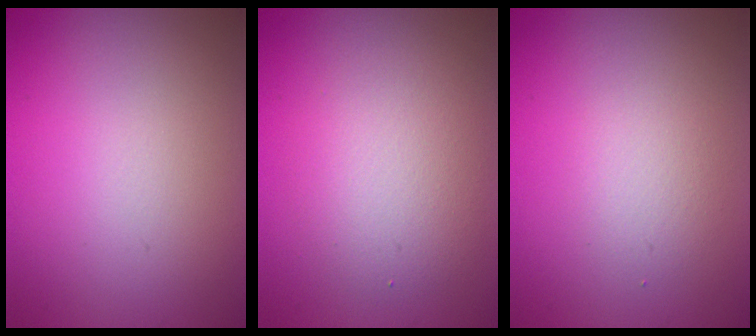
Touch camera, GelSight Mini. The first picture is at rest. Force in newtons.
{"total": 3.6, "press": 3.6, "slide": 0.3}
{"total": 1.6, "press": 1.6, "slide": 0.0}